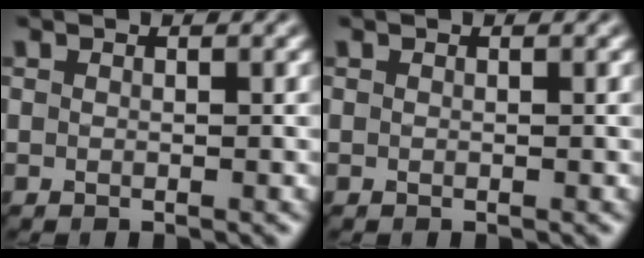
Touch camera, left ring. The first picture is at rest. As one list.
[{"total": 0.0}]